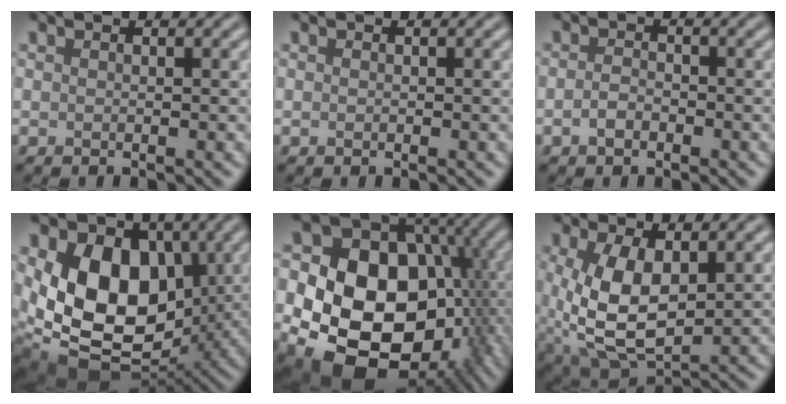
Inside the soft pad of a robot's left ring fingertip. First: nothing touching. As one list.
[{"total": 0.0}, {"total": 1.5, "force": [-0.7, 0.9, 1.0], "torque": [-0.021, 0.001, -0.018]}, {"total": 13.3, "force": [1.2, 9.3, 9.5], "torque": [-0.155, -0.015, 0.023]}, {"total": 19.9, "force": [-3.1, 15.7, 11.9], "torque": [-0.163, -0.025, -0.049]}, {"total": 7.9, "force": [0.6, 4.3, 6.6], "torque": [-0.150, -0.009, 0.017]}]